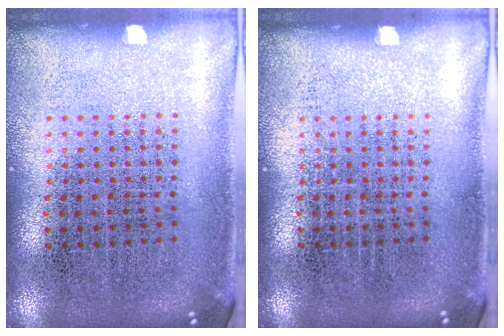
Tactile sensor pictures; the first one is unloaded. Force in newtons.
{"total": 0.0}